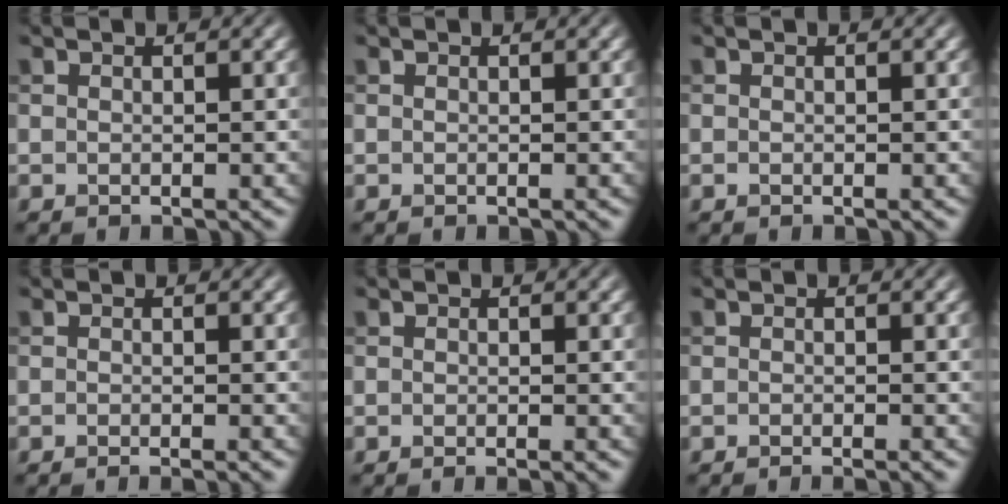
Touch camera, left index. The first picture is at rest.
{"total": 0.0}
{"total": 0.0}
{"total": 1.7, "force": [-0.9, 0.4, 1.3], "torque": [-0.004, -0.005, -0.017]}
{"total": 1.4, "force": [-0.5, 0.4, 1.2], "torque": [-0.005, -0.006, -0.011]}
{"total": 1.6, "force": [-1.1, 0.3, 1.1], "torque": [-0.005, -0.001, -0.021]}